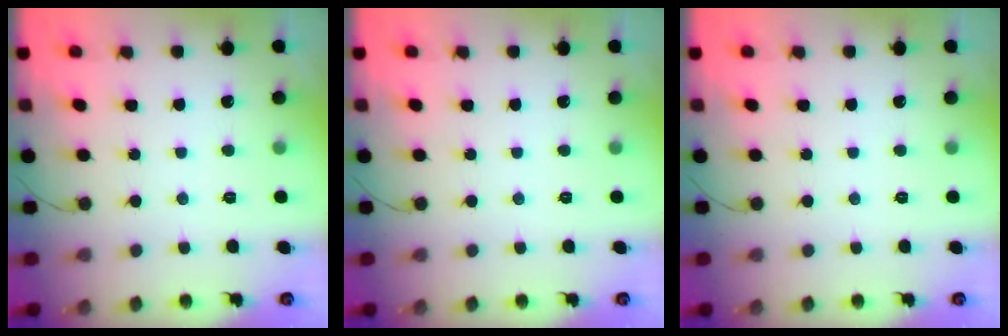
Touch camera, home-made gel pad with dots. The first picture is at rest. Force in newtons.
{"total": 0.0}
{"total": 0.0}